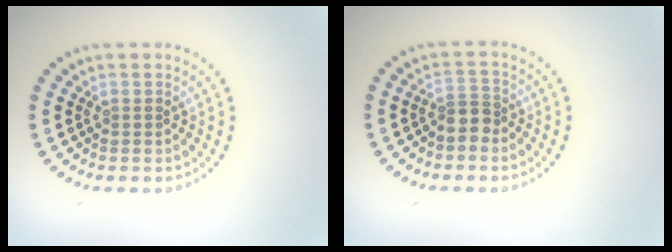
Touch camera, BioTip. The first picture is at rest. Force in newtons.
{"total": 2.2, "press": 1.7, "slide": 1.3}